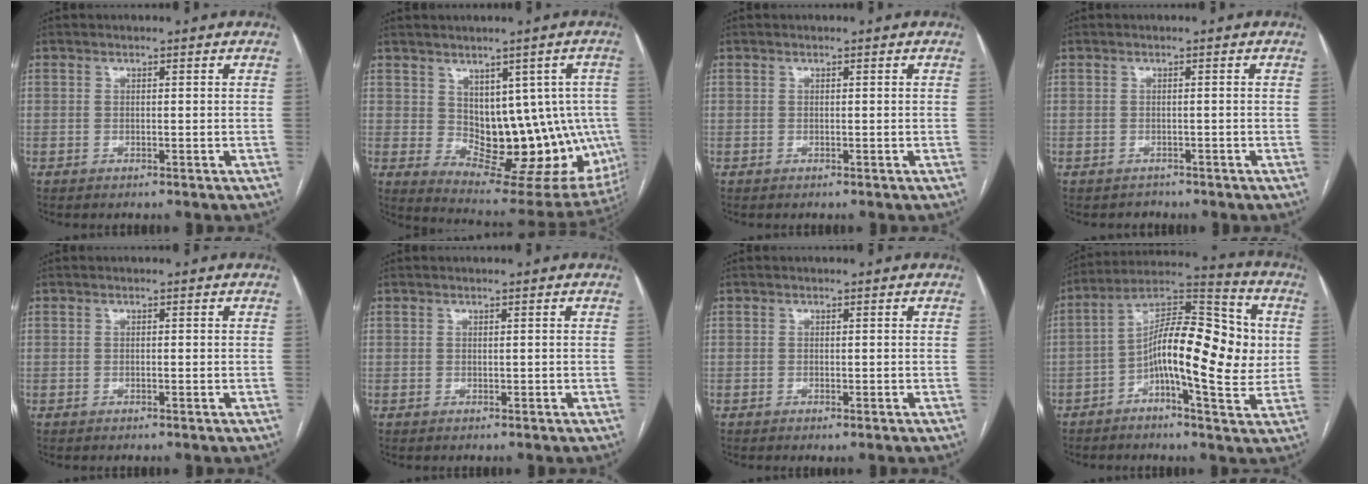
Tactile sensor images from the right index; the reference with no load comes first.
{"total": 15.3, "force": [-0.1, 8.9, 12.5], "torque": [-0.135, 0.008, 0.025]}
{"total": 0.0}
{"total": 1.2, "force": [-0.9, 0.7, -0.3], "torque": [-0.001, 0.000, -0.014]}
{"total": 0.0}
{"total": 0.0}
{"total": 0.6, "force": [-0.4, 0.0, 0.5], "torque": [-0.007, -0.001, -0.005]}
{"total": 16.6, "force": [-0.8, 4.9, 15.9], "torque": [-0.258, 0.036, -0.019]}